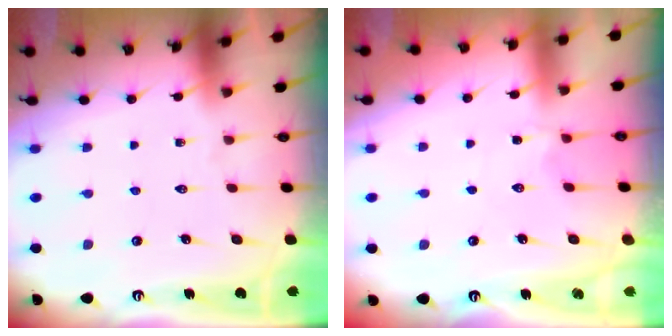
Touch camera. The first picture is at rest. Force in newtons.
{"total": 3.4, "press": 3.4, "slide": 0.5}